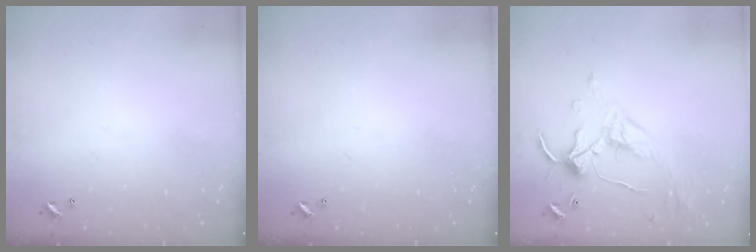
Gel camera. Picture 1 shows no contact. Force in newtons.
{"total": 0.0}
{"total": 1.7, "press": 1.5, "slide": 0.9}